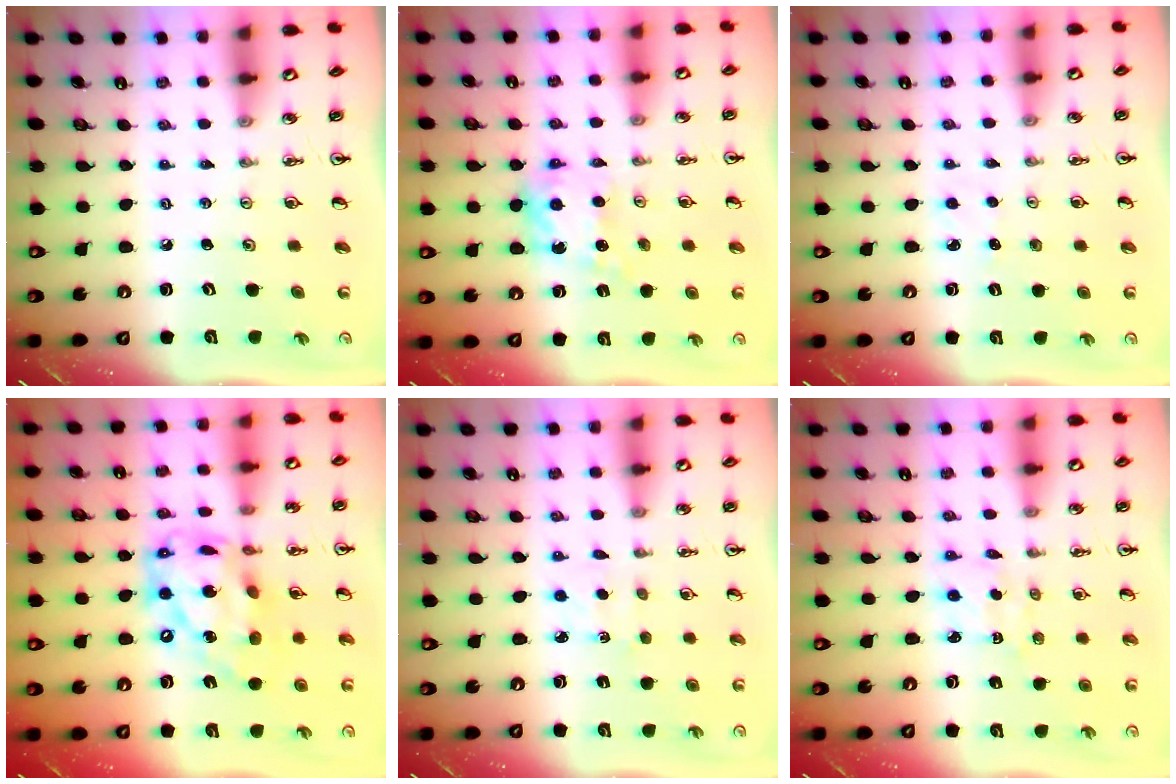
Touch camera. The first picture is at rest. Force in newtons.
{"total": 8.7, "press": 8.7, "slide": 0.4}
{"total": 3.2, "press": 3.1, "slide": 0.4}
{"total": 20.3, "press": 20.2, "slide": 1.6}
{"total": 2.2, "press": 2.2, "slide": 0.3}
{"total": 2.2, "press": 2.1, "slide": 0.5}